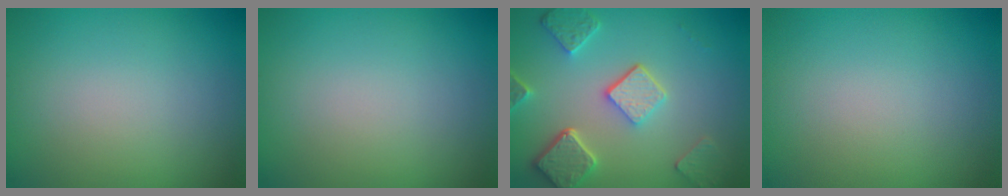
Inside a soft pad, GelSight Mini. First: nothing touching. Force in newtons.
{"total": 0.0}
{"total": 5.3, "press": 4.1, "slide": 3.4}
{"total": 0.0}